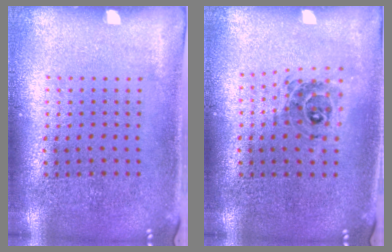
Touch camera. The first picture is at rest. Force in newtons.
{"total": 0.7, "press": 0.7, "slide": 0.2}